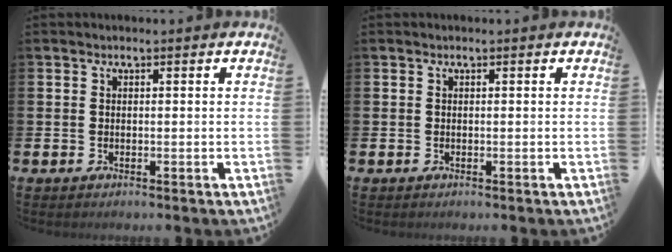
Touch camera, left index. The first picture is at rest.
{"total": 0.0}